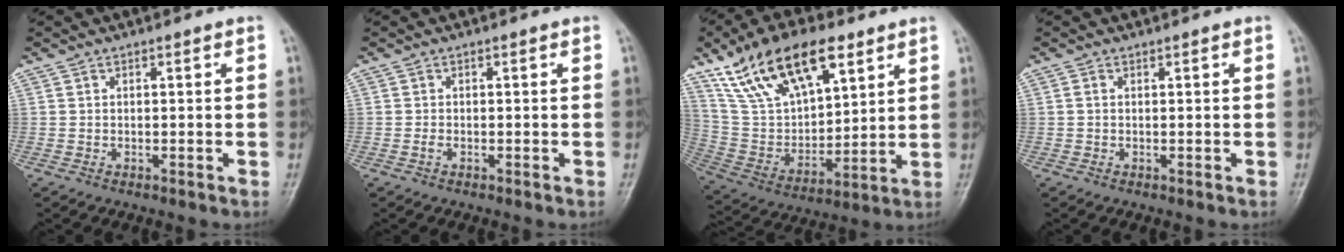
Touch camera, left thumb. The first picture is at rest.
{"total": 0.6, "force": [-0.4, 0.3, 0.4], "torque": [-0.011, -0.001, -0.010]}
{"total": 20.9, "force": [12.2, 10.1, 13.7], "torque": [-0.216, -0.036, 0.232]}
{"total": 0.0}